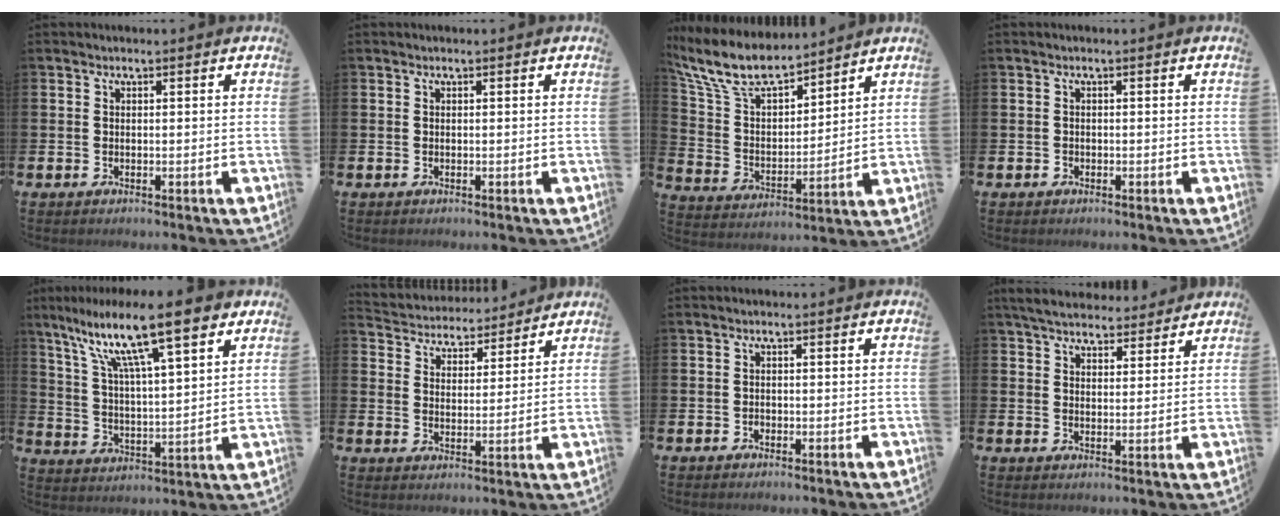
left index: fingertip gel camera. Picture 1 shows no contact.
{"total": 0.0}
{"total": 9.9, "force": [8.6, 3.0, 3.8], "torque": [-0.120, -0.045, 0.156]}
{"total": 0.6, "force": [-0.3, 0.5, 0.0], "torque": [-0.008, 0.007, -0.007]}
{"total": 14.6, "force": [10.5, 3.0, 9.7], "torque": [-0.199, -0.051, 0.173]}
{"total": 4.4, "force": [4.2, 1.3, -0.3], "torque": [-0.023, -0.032, 0.073]}
{"total": 0.6, "force": [-0.3, 0.5, 0.0], "torque": [-0.002, 0.003, -0.008]}
{"total": 5.5, "force": [5.2, 1.4, 1.0], "torque": [-0.036, -0.021, 0.095]}